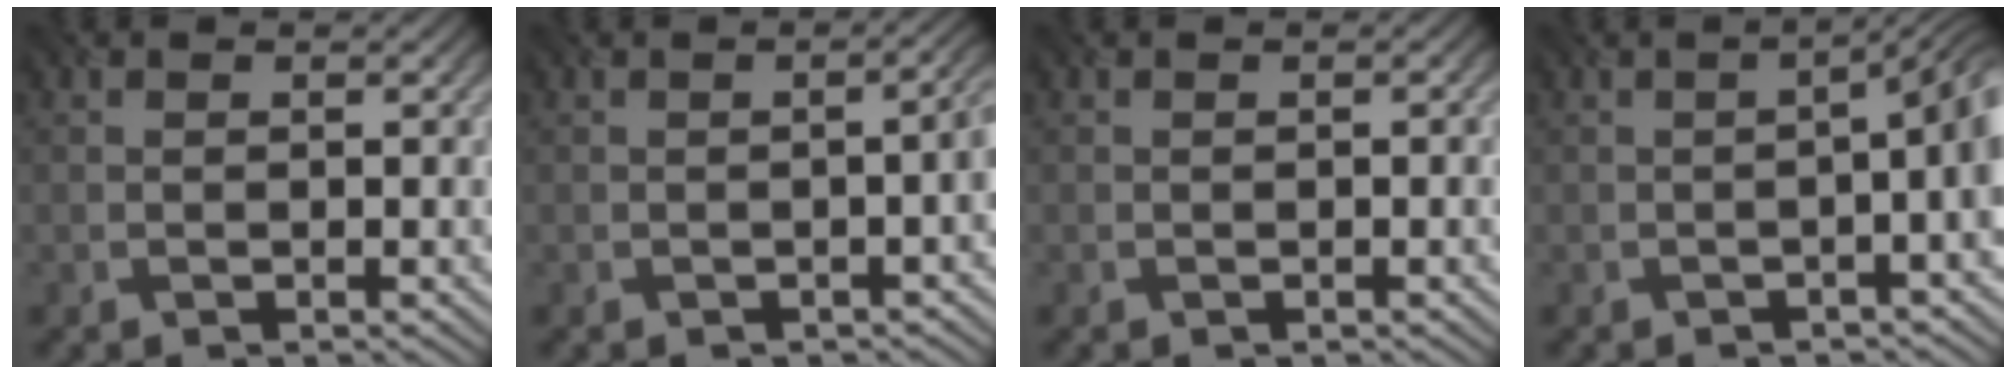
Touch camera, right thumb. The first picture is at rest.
{"total": 3.0, "force": [-0.5, 1.0, 2.7], "torque": [-0.031, 0.006, -0.006]}
{"total": 0.8, "force": [-0.3, 0.2, 0.7], "torque": [-0.009, 0.002, -0.002]}
{"total": 5.4, "force": [-0.9, 1.6, 5.0], "torque": [-0.055, 0.004, -0.019]}